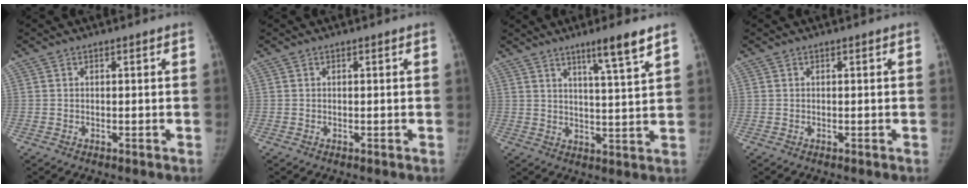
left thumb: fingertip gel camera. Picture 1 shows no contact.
{"total": 0.0}
{"total": 7.9, "force": [5.3, -0.2, 5.9], "torque": [-0.091, -0.036, 0.084]}
{"total": 0.0}